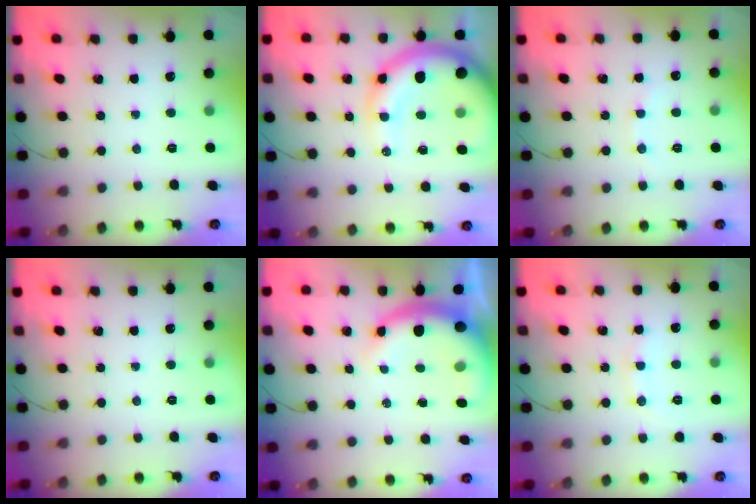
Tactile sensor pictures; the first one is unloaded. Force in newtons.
{"total": 14.7, "press": 14.2, "slide": 3.8}
{"total": 5.0, "press": 4.8, "slide": 1.2}
{"total": 0.0}
{"total": 11.7, "press": 11.5, "slide": 2.3}
{"total": 6.9, "press": 6.8, "slide": 1.2}